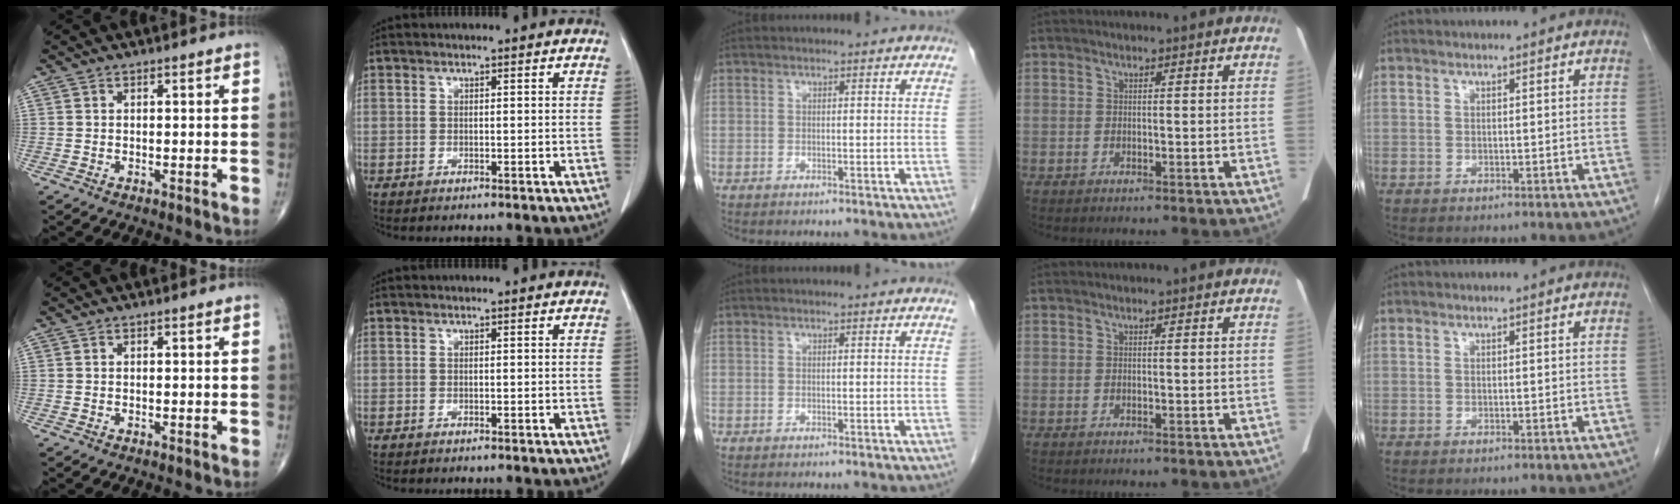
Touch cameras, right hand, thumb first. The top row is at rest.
{}